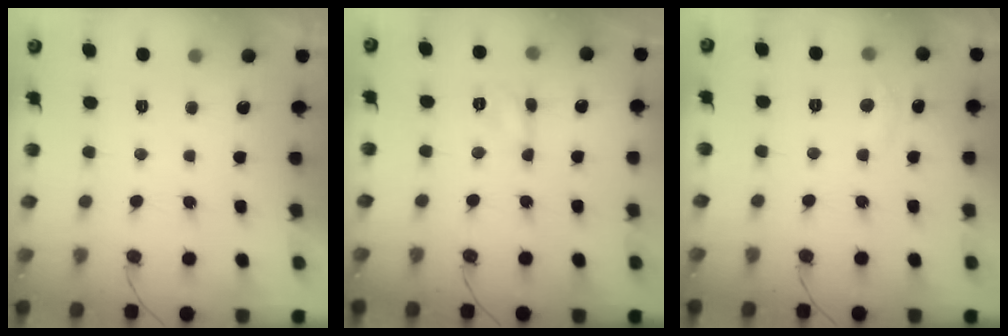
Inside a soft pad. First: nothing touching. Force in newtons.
{"total": 4.3, "press": 4.2, "slide": 0.3}
{"total": 3.1, "press": 3.0, "slide": 0.4}